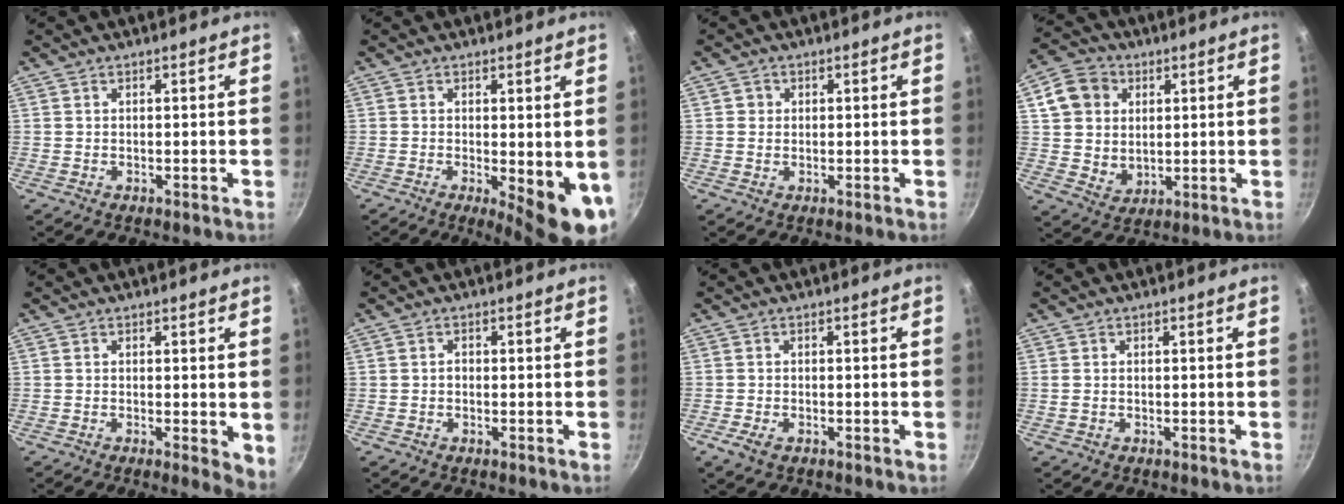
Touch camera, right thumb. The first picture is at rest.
{"total": 9.5, "force": [-1.3, 3.0, 8.9], "torque": [-0.099, -0.012, -0.009]}
{"total": 1.8, "force": [0.2, 1.7, 0.5], "torque": [0.001, 0.002, 0.000]}
{"total": 10.8, "force": [3.2, 9.2, 4.7], "torque": [-0.053, -0.007, 0.057]}
{"total": 4.0, "force": [-0.2, 1.5, 3.8], "torque": [-0.045, -0.011, -0.004]}
{"total": 1.0, "force": [-0.3, 0.8, 0.6], "torque": [-0.008, 0.006, -0.005]}
{"total": 2.6, "force": [-1.4, 1.4, 1.7], "torque": [-0.037, 0.004, -0.027]}
{"total": 1.0, "force": [-0.2, 0.8, 0.6], "torque": [-0.014, 0.001, -0.003]}